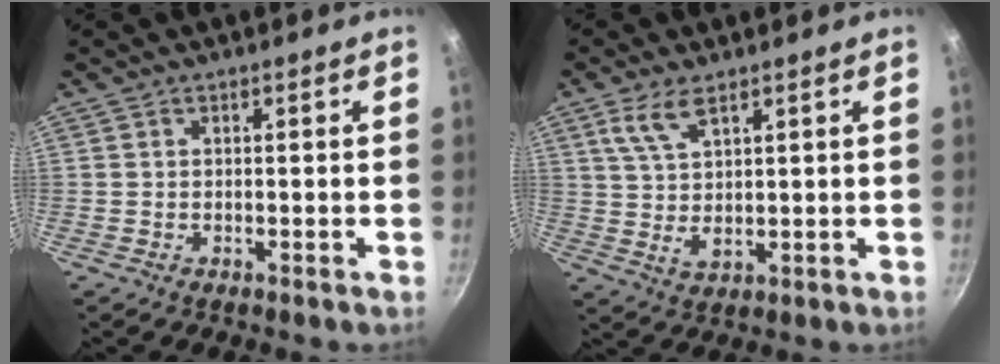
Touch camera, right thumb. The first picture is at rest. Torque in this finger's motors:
{"motor_torque": [-0.36, 0.53, -0.14, -0.05, 0.20]}